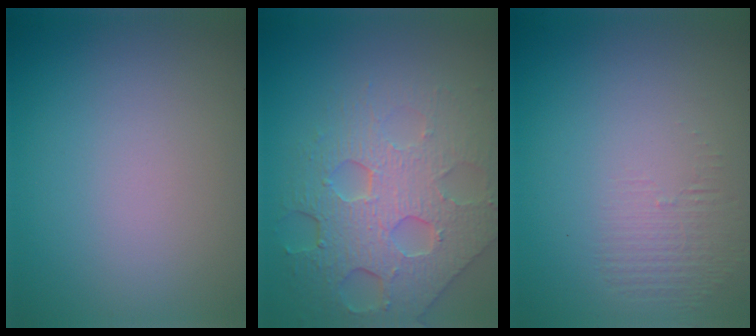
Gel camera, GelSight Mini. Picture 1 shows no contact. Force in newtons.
{"total": 8.2, "press": 5.5, "slide": 6.0}
{"total": 1.2, "press": 0.1, "slide": 1.2}